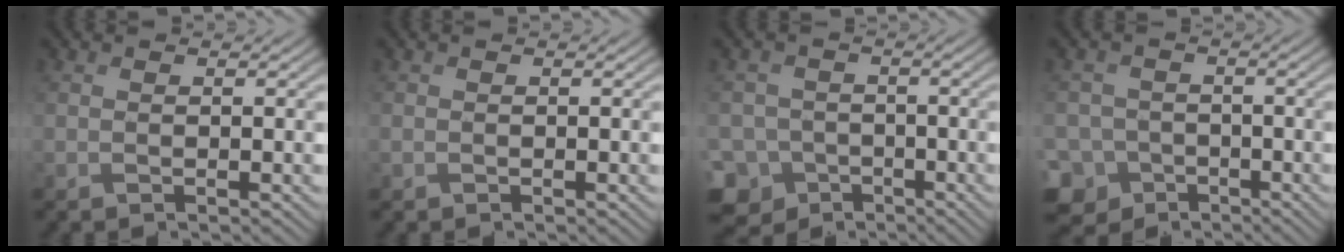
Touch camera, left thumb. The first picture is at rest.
{"total": 0.0}
{"total": 8.3, "force": [-5.4, 6.3, 1.3], "torque": [-0.044, -0.029, -0.096]}
{"total": 7.4, "force": [-4.7, 5.7, 1.0], "torque": [-0.034, -0.030, -0.089]}